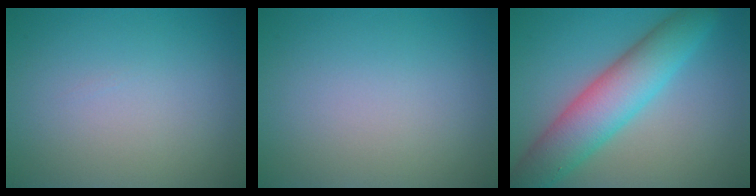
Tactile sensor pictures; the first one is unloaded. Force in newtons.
{"total": 0.0}
{"total": 7.4, "press": 7.4, "slide": 0.2}